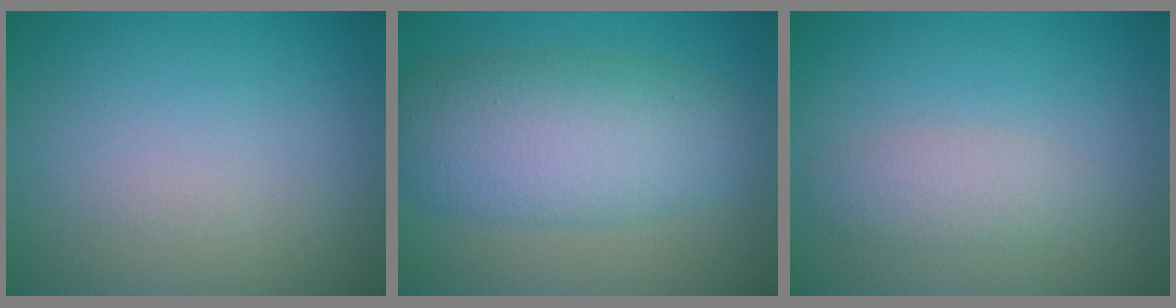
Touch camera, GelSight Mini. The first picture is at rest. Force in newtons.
{"total": 7.9, "press": 7.9, "slide": 0.1}
{"total": 2.3, "press": 2.3, "slide": 0.1}